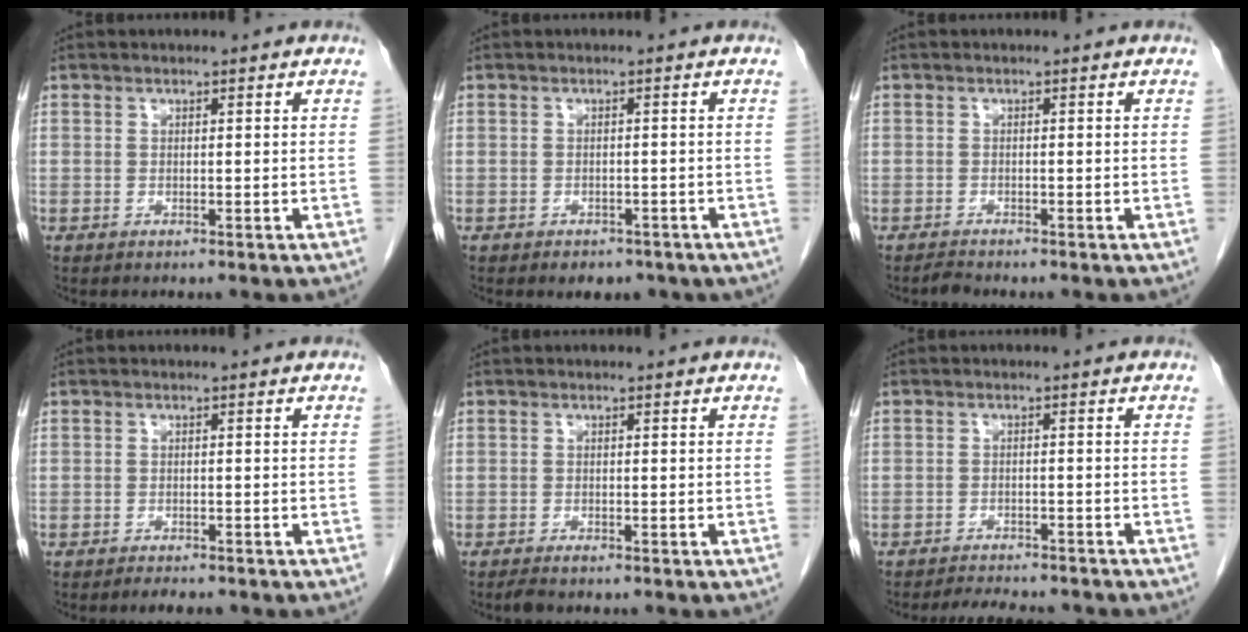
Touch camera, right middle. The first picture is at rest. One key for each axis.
{"total": 3.7, "fx": -2.8, "fy": 2.0, "fz": 1.3, "tx": -0.013, "ty": 0.001, "tz": -0.029}
{"total": 0.9, "fx": -0.9, "fy": -0.1, "fz": 0.1, "tx": -0.007, "ty": -0.005, "tz": -0.017}
{"total": 1.8, "fx": -1.6, "fy": 0.5, "fz": 0.7, "tx": -0.016, "ty": -0.004, "tz": -0.020}
{"total": 1.2, "fx": -1.0, "fy": 0.1, "fz": 0.6, "tx": -0.017, "ty": -0.004, "tz": -0.018}
{"total": 7.3, "fx": -6.8, "fy": 1.4, "fz": 2.3, "tx": -0.035, "ty": -0.005, "tz": -0.092}